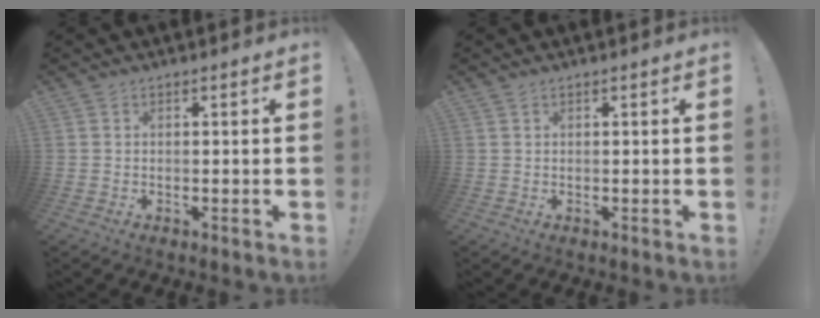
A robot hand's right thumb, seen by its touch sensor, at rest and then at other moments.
{"total": 0.0}